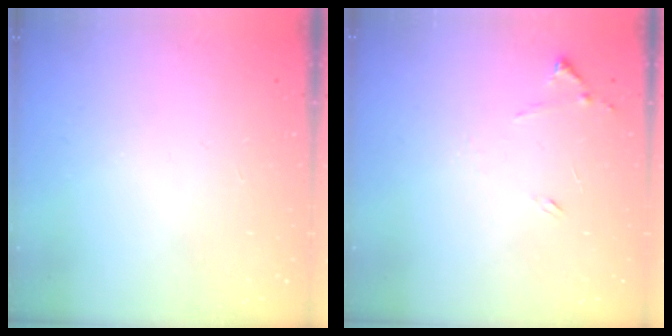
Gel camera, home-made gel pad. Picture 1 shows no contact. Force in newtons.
{"total": 8.0, "press": 8.0, "slide": 0.7}